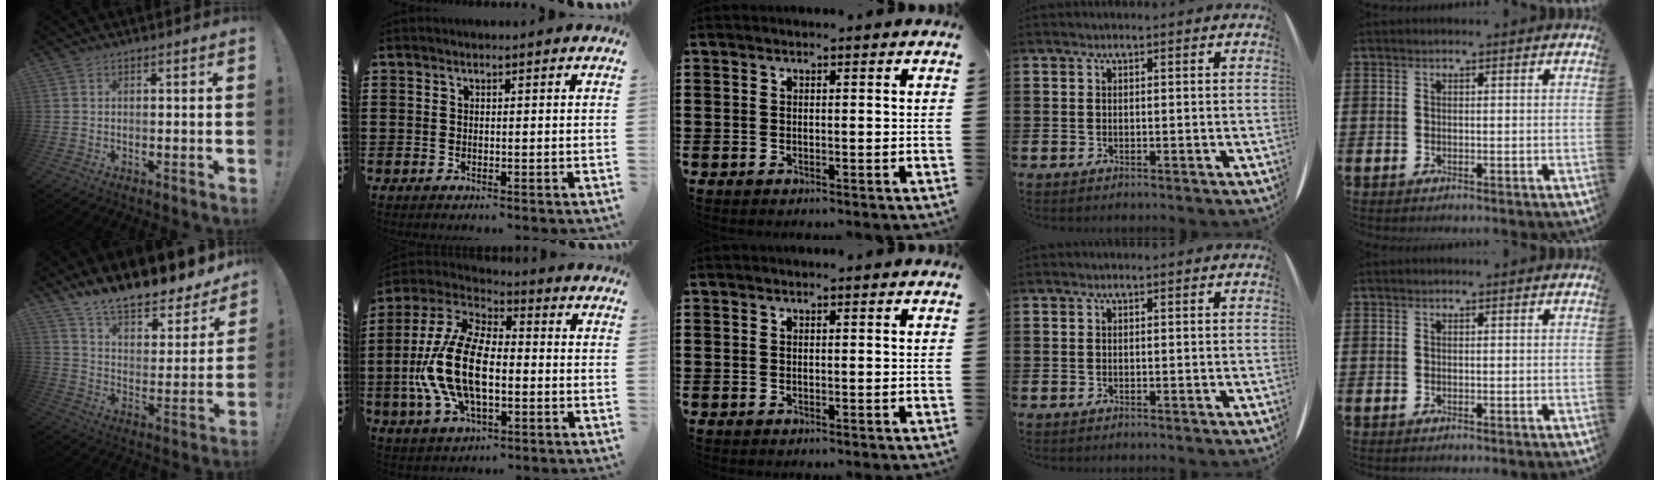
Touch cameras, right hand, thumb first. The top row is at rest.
{"thumb": {"total": 12.9, "force": [11.6, 3.1, 4.6], "torque": [-0.084, -0.105, 0.203]}, "index": {"total": 14.3, "force": [-2.3, 6.8, 12.3], "torque": [-0.292, -0.010, -0.047]}}